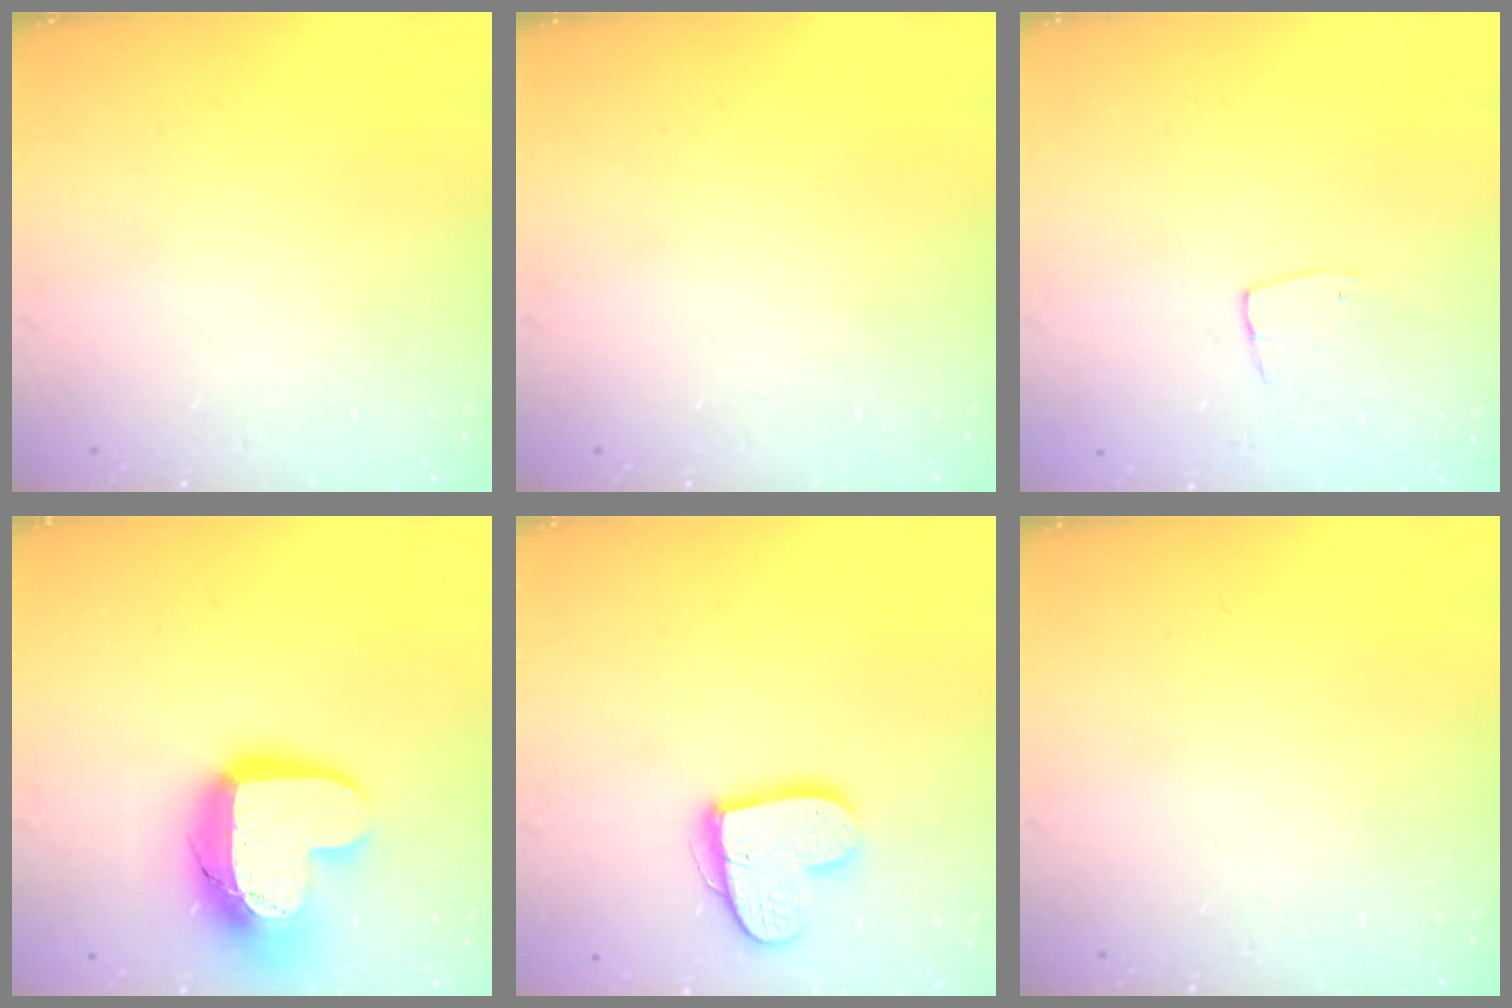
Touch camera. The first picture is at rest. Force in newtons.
{"total": 0.0}
{"total": 5.3, "press": 5.3, "slide": 0.3}
{"total": 16.1, "press": 16.1, "slide": 1.1}
{"total": 13.9, "press": 13.9, "slide": 0.8}
{"total": 0.0}